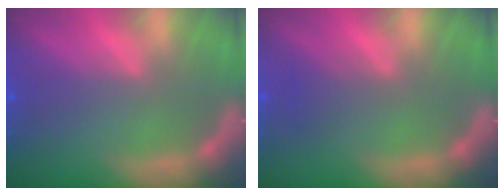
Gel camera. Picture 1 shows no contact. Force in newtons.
{"total": 1.5}